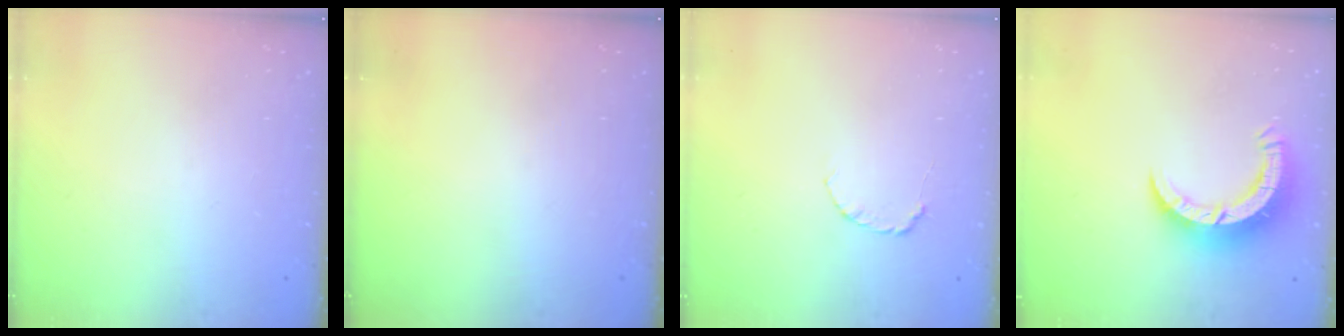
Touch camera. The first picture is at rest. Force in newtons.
{"total": 0.0}
{"total": 4.0, "press": 3.9, "slide": 0.5}
{"total": 8.6, "press": 8.5, "slide": 0.8}